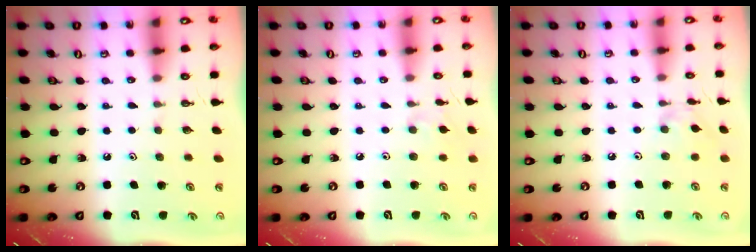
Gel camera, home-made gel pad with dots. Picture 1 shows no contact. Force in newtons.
{"total": 2.8, "press": 2.8, "slide": 0.5}
{"total": 1.4, "press": 1.3, "slide": 0.2}